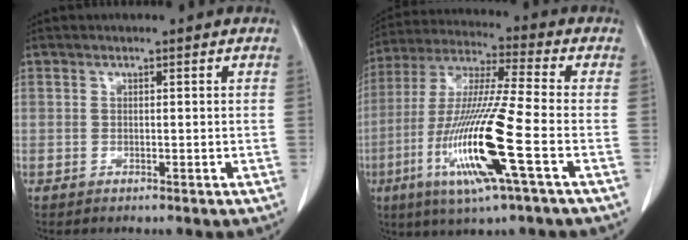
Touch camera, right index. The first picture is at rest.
{"total": 17.1, "force": [-5.5, 0.0, 16.2], "torque": [-0.335, -0.020, -0.106]}